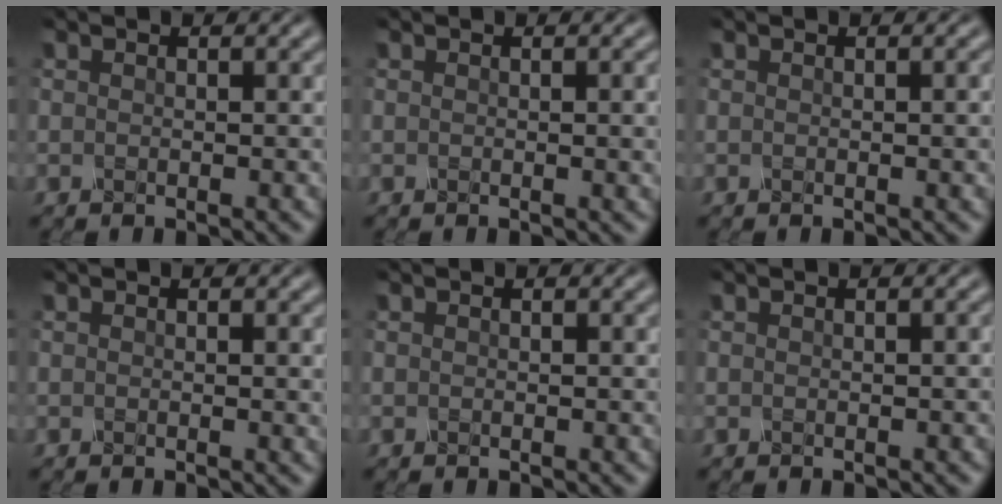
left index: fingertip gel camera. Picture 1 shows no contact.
{"total": 2.0, "force": [0.1, 0.7, 1.8], "torque": [-0.015, 0.003, -0.002]}
{"total": 1.7, "force": [0.1, 0.6, 1.5], "torque": [-0.011, 0.004, -0.003]}
{"total": 0.6, "force": [0.2, 0.2, 0.5], "torque": [-0.002, 0.001, 0.001]}
{"total": 0.0}
{"total": 0.6, "force": [-0.1, 0.2, 0.6], "torque": [-0.003, 0.005, -0.003]}